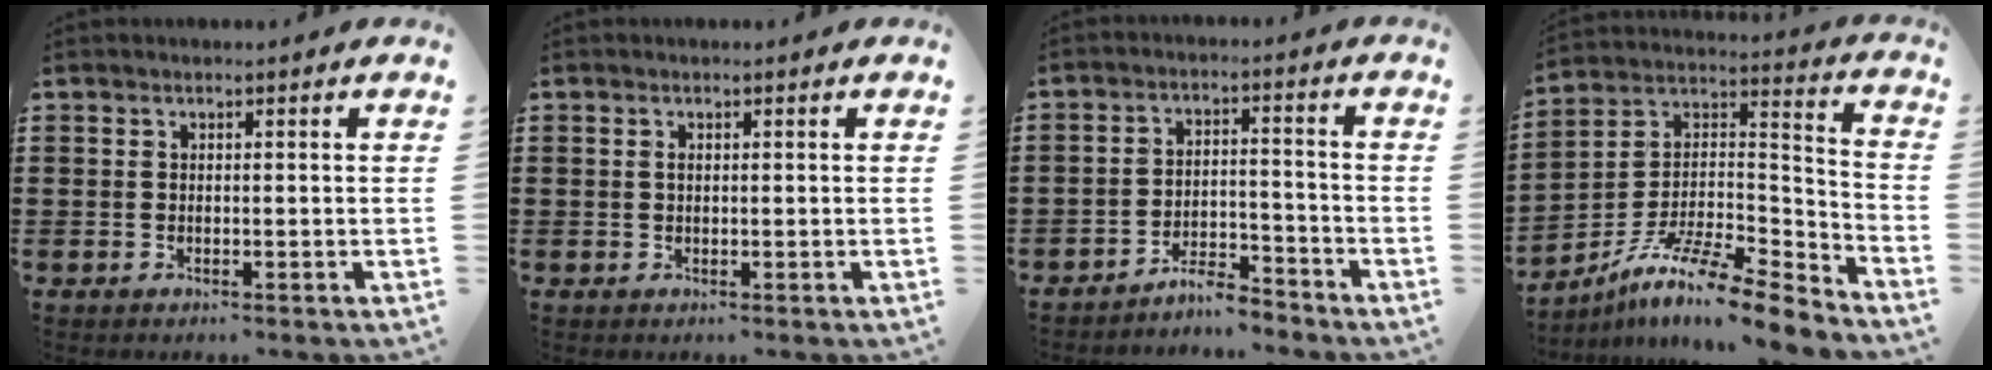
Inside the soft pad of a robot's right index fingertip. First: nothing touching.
{"total": 0.6, "force": [0.1, 0.3, 0.5], "torque": [-0.012, -0.001, 0.001]}
{"total": 4.9, "force": [-4.7, 0.4, 1.2], "torque": [-0.030, 0.006, -0.096]}
{"total": 10.7, "force": [-8.3, 1.7, 6.5], "torque": [-0.120, 0.012, -0.163]}